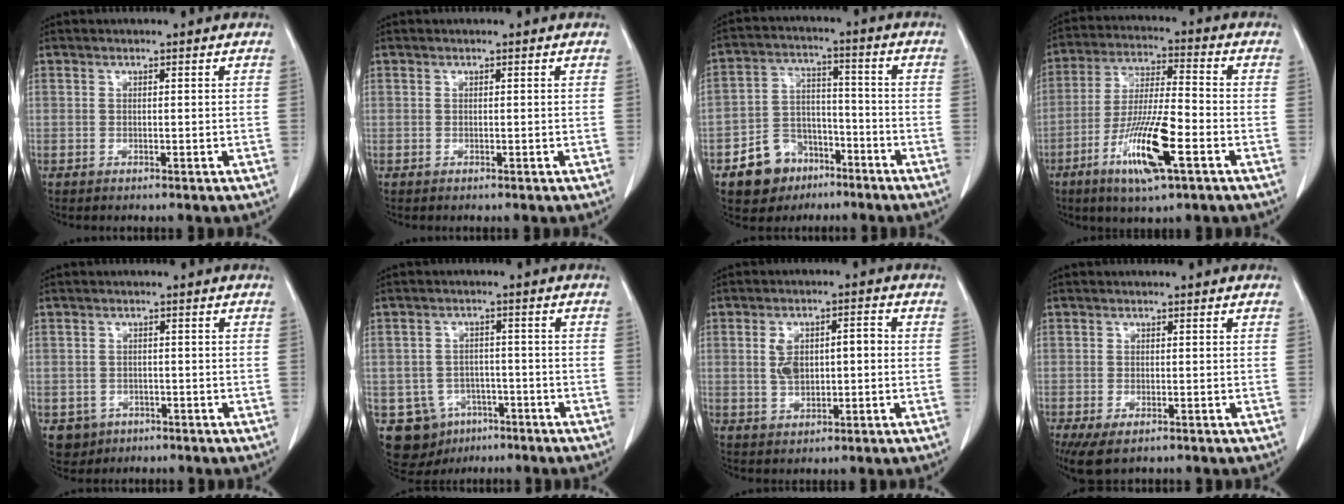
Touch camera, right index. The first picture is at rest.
{"total": 0.0}
{"total": 9.2, "force": [-5.4, 6.9, 3.0], "torque": [-0.056, 0.023, -0.085]}
{"total": 13.2, "force": [-5.6, 1.7, 11.8], "torque": [-0.230, -0.015, -0.102]}
{"total": 3.7, "force": [-1.6, 3.3, 0.4], "torque": [-0.004, 0.008, -0.018]}
{"total": 8.7, "force": [-3.9, 7.5, 1.8], "torque": [-0.039, 0.013, -0.045]}
{"total": 6.8, "force": [0.3, 3.4, 5.8], "torque": [-0.114, 0.025, 0.010]}
{"total": 4.6, "force": [-2.8, 1.9, 3.1], "torque": [-0.056, -0.011, -0.043]}